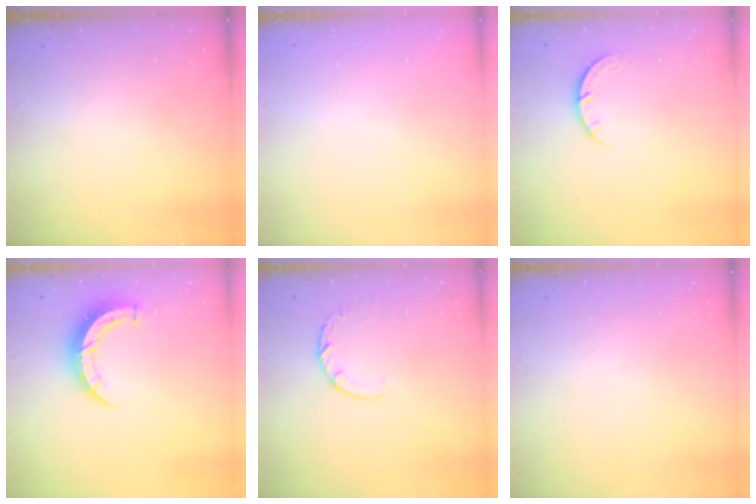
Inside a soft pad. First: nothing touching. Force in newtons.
{"total": 2.5, "press": 2.5, "slide": 0.2}
{"total": 3.4, "press": 3.4, "slide": 0.4}
{"total": 8.2, "press": 8.2, "slide": 0.6}
{"total": 2.8, "press": 2.7, "slide": 0.5}
{"total": 0.0}